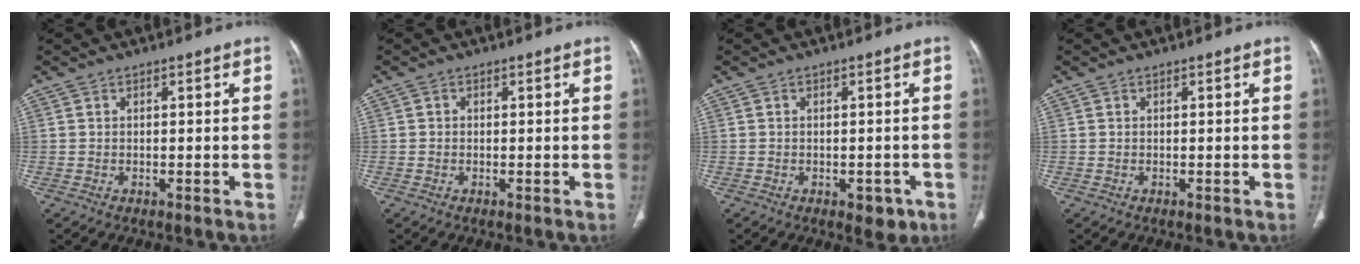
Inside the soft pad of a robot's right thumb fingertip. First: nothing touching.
{"total": 0.5, "force": [0.0, 0.5, 0.2], "torque": [-0.001, 0.002, -0.002]}
{"total": 3.5, "force": [-1.6, 2.1, 2.3], "torque": [-0.012, 0.005, -0.014]}
{"total": 0.0}